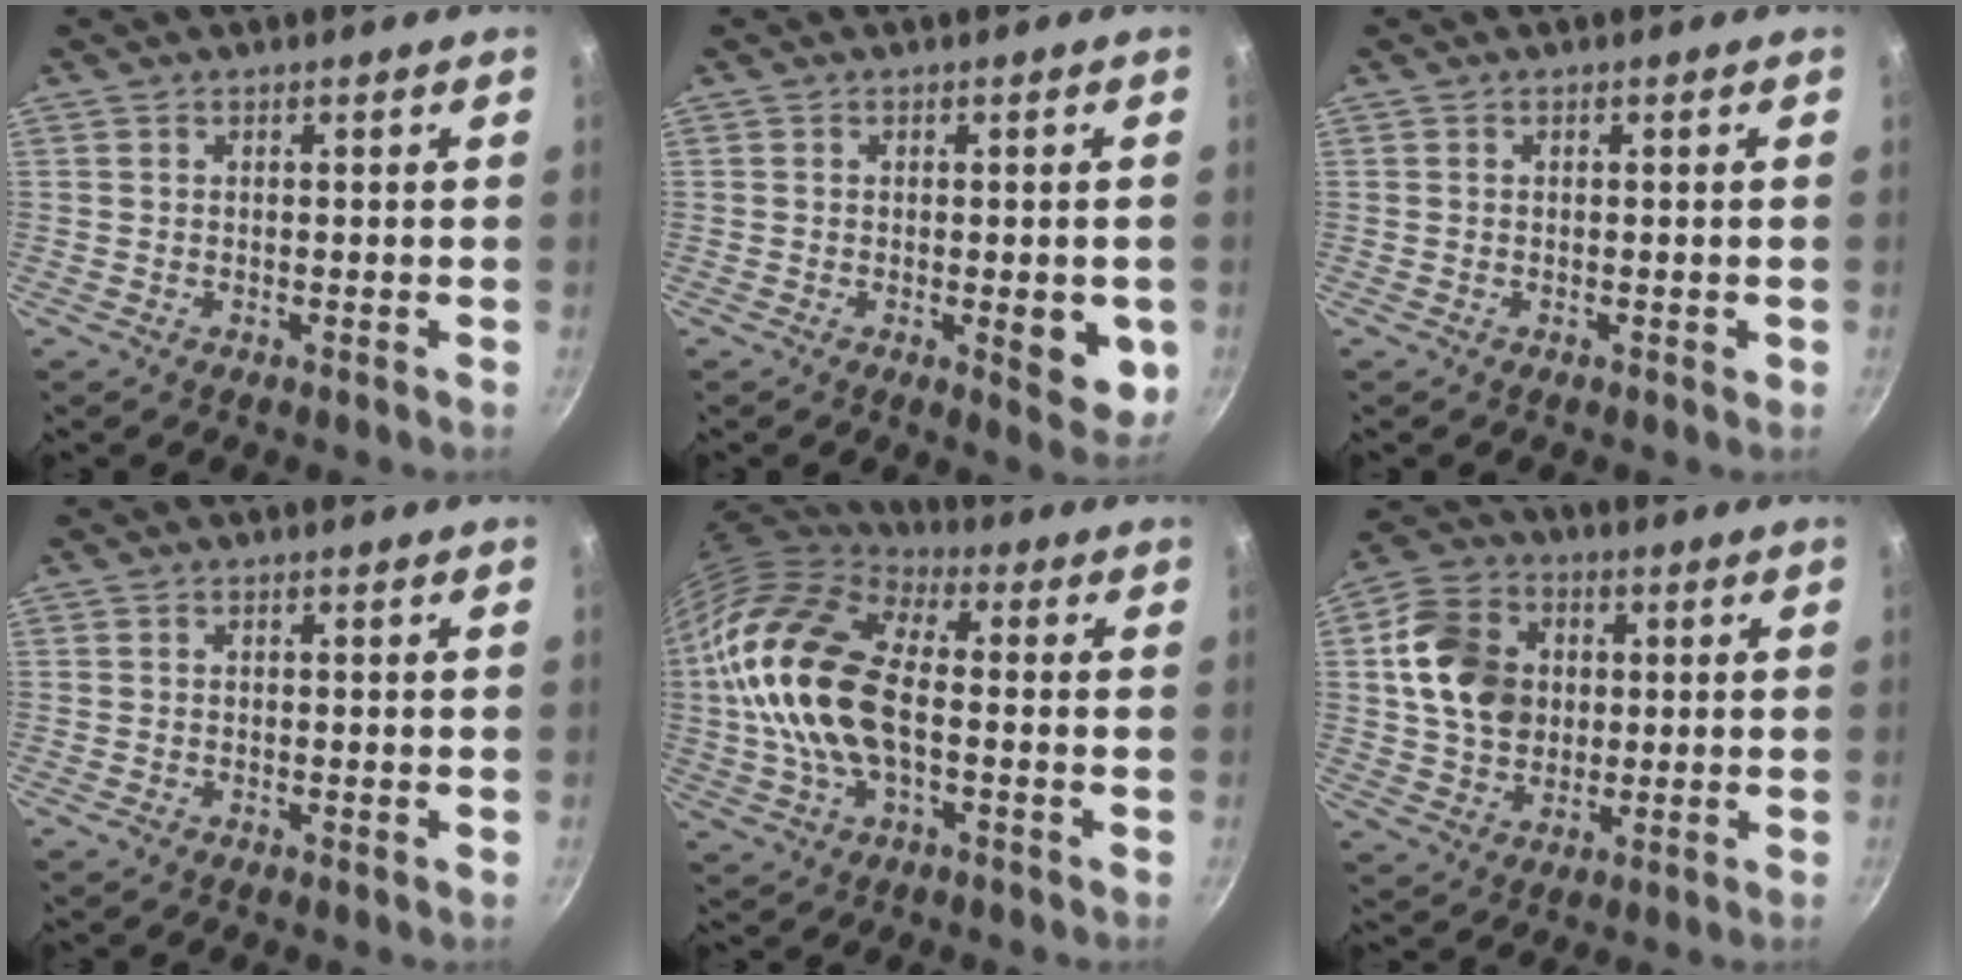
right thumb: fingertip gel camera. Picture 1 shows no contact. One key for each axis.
{"total": 7.1, "fx": -1.2, "fy": 2.8, "fz": 6.4, "tx": -0.067, "ty": -0.008, "tz": -0.012}
{"total": 0.7, "fx": -0.1, "fy": 0.5, "fz": 0.6, "tx": -0.005, "ty": 0.002, "tz": -0.001}
{"total": 0.6, "fx": -0.3, "fy": 0.4, "fz": 0.4, "tx": -0.004, "ty": 0.002, "tz": -0.005}
{"total": 18.6, "fx": -0.3, "fy": 9.7, "fz": 15.9, "tx": -0.288, "ty": 0.024, "tz": -0.018}
{"total": 13.9, "fx": 2.2, "fy": 11.2, "fz": 8.1, "tx": -0.120, "ty": 0.006, "tz": 0.032}